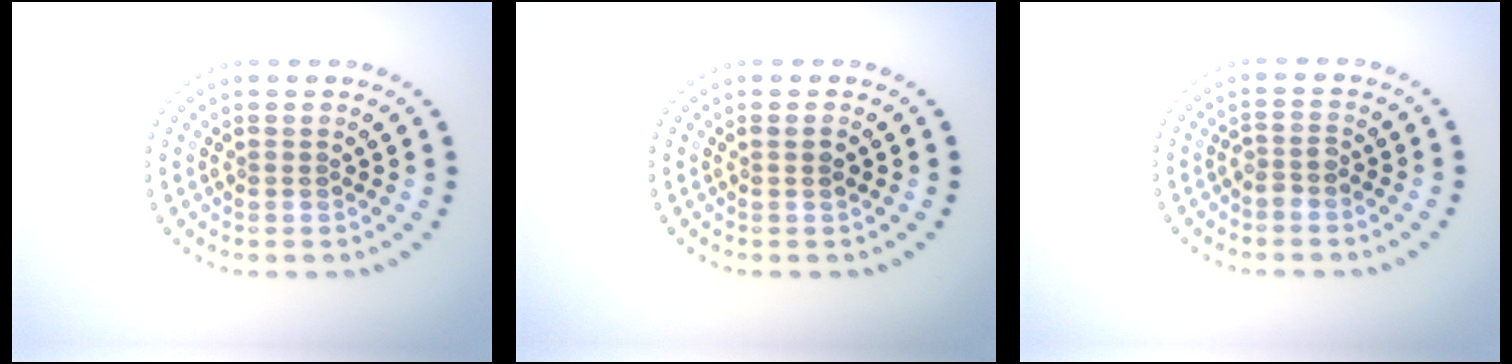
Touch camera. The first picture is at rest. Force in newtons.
{"total": 1.0, "press": 1.0, "slide": 0.3}
{"total": 1.4, "press": 1.2, "slide": 0.7}